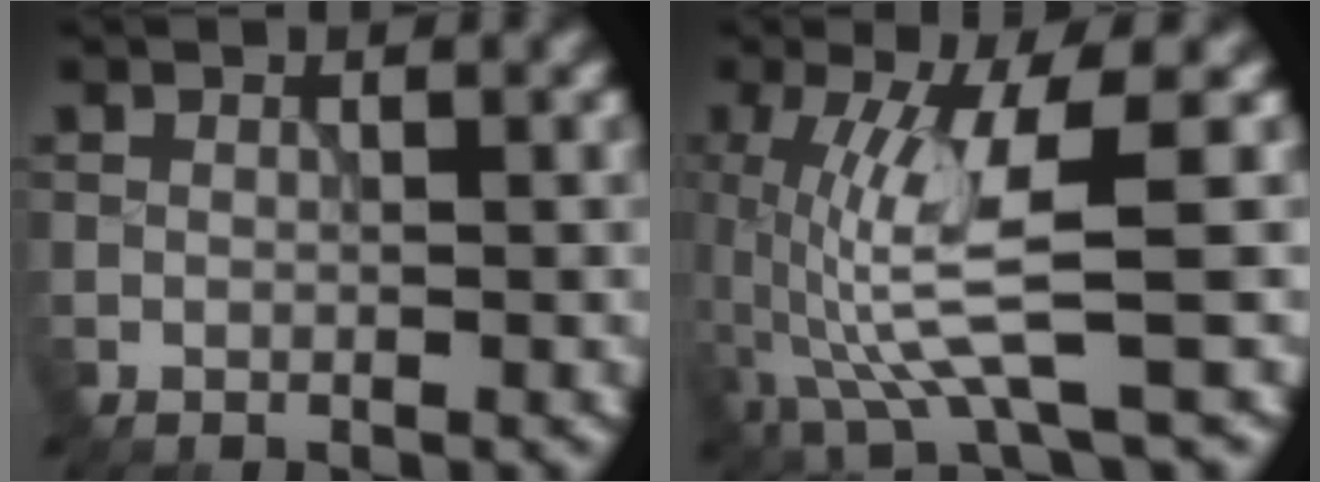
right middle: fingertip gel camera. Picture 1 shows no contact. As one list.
[{"total": 6.7, "force": [-1.0, 1.0, 6.5], "torque": [-0.138, -0.001, -0.018]}]